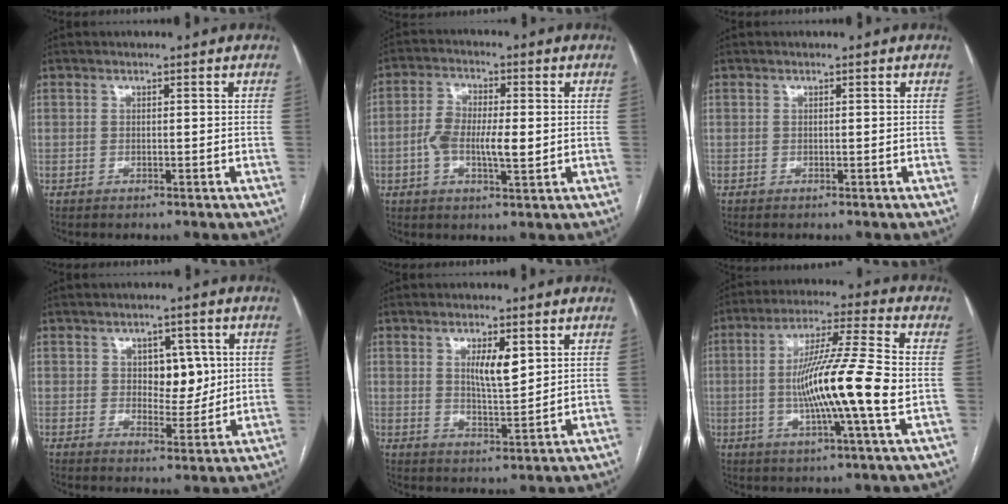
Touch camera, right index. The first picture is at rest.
{"total": 7.6, "force": [-0.8, 2.8, 7.1], "torque": [-0.136, 0.009, -0.016]}
{"total": 0.0}
{"total": 5.6, "force": [1.3, 3.6, 4.1], "torque": [-0.047, 0.006, 0.024]}
{"total": 5.3, "force": [2.0, 1.4, 4.7], "torque": [-0.081, -0.006, 0.038]}
{"total": 15.0, "force": [-1.5, -0.5, 15.0], "torque": [-0.268, -0.004, -0.036]}